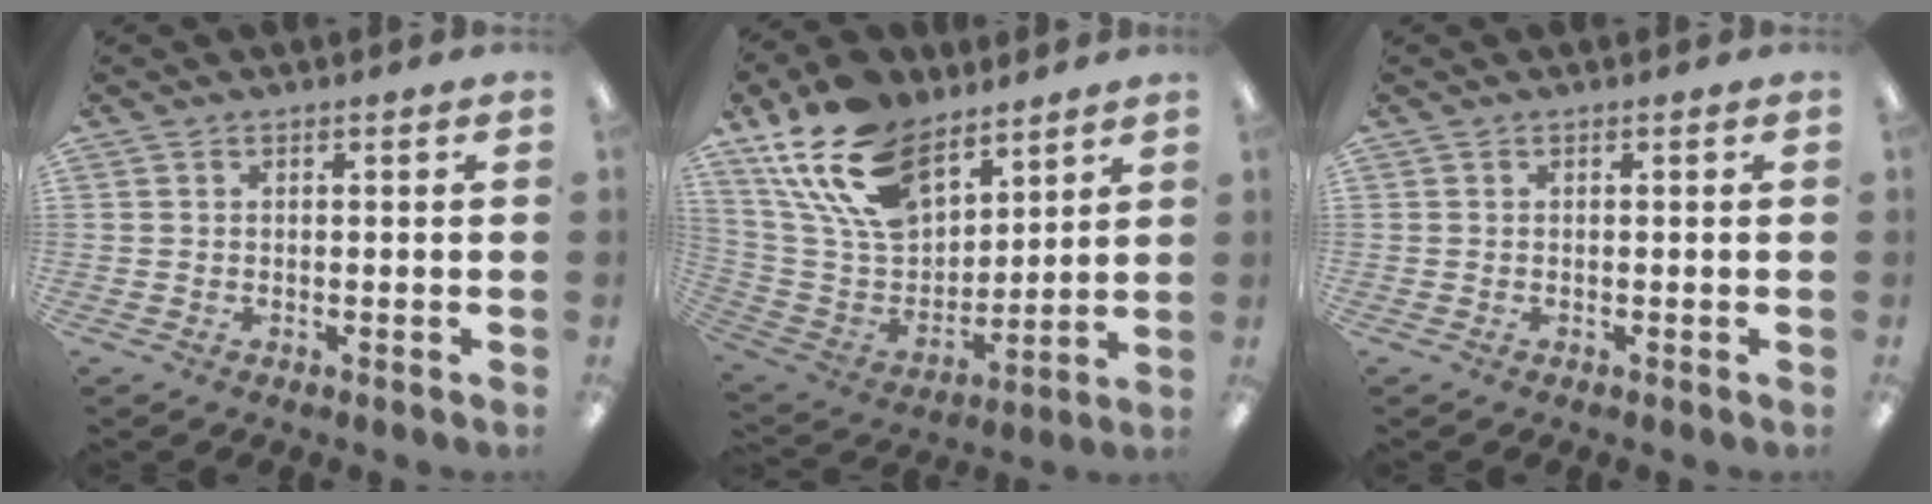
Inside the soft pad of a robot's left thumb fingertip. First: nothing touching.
{"total": 21.3, "force": [13.6, 11.7, 11.4], "torque": [-0.241, -0.068, 0.254]}
{"total": 0.0}